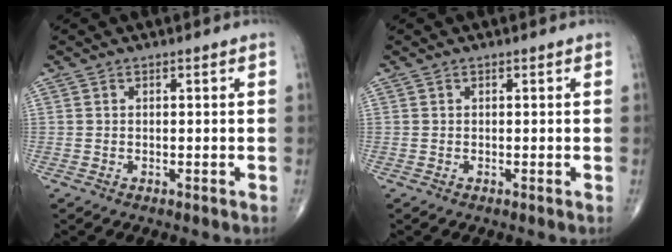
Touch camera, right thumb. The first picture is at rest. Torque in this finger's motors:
{"motor_torque": [-0.24, 0.15, -0.33, -0.07, -0.05]}